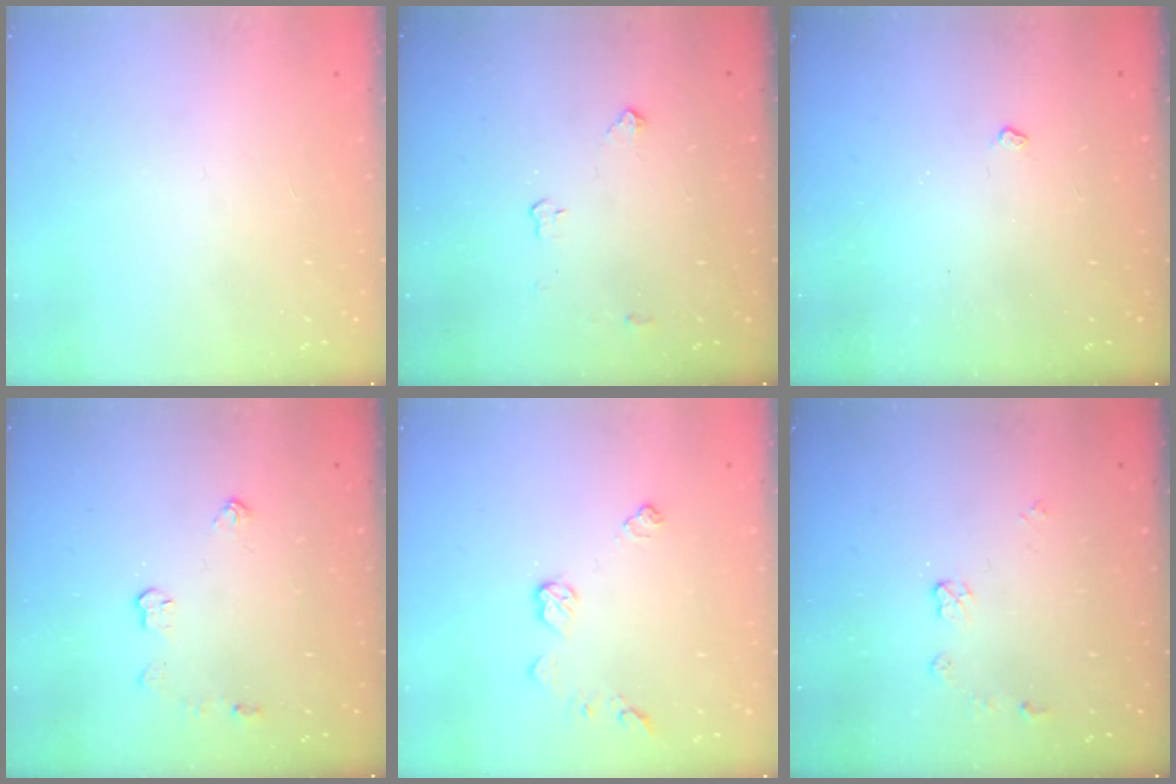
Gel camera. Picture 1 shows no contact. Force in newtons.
{"total": 2.6, "press": 2.6, "slide": 0.4}
{"total": 3.0, "press": 2.9, "slide": 0.5}
{"total": 3.7, "press": 3.7, "slide": 0.5}
{"total": 7.2, "press": 7.2, "slide": 0.2}
{"total": 5.3, "press": 5.3, "slide": 0.1}